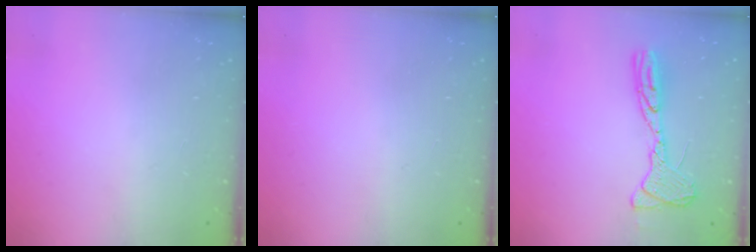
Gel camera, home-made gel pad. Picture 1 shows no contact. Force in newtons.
{"total": 0.0}
{"total": 13.8, "press": 13.7, "slide": 1.3}